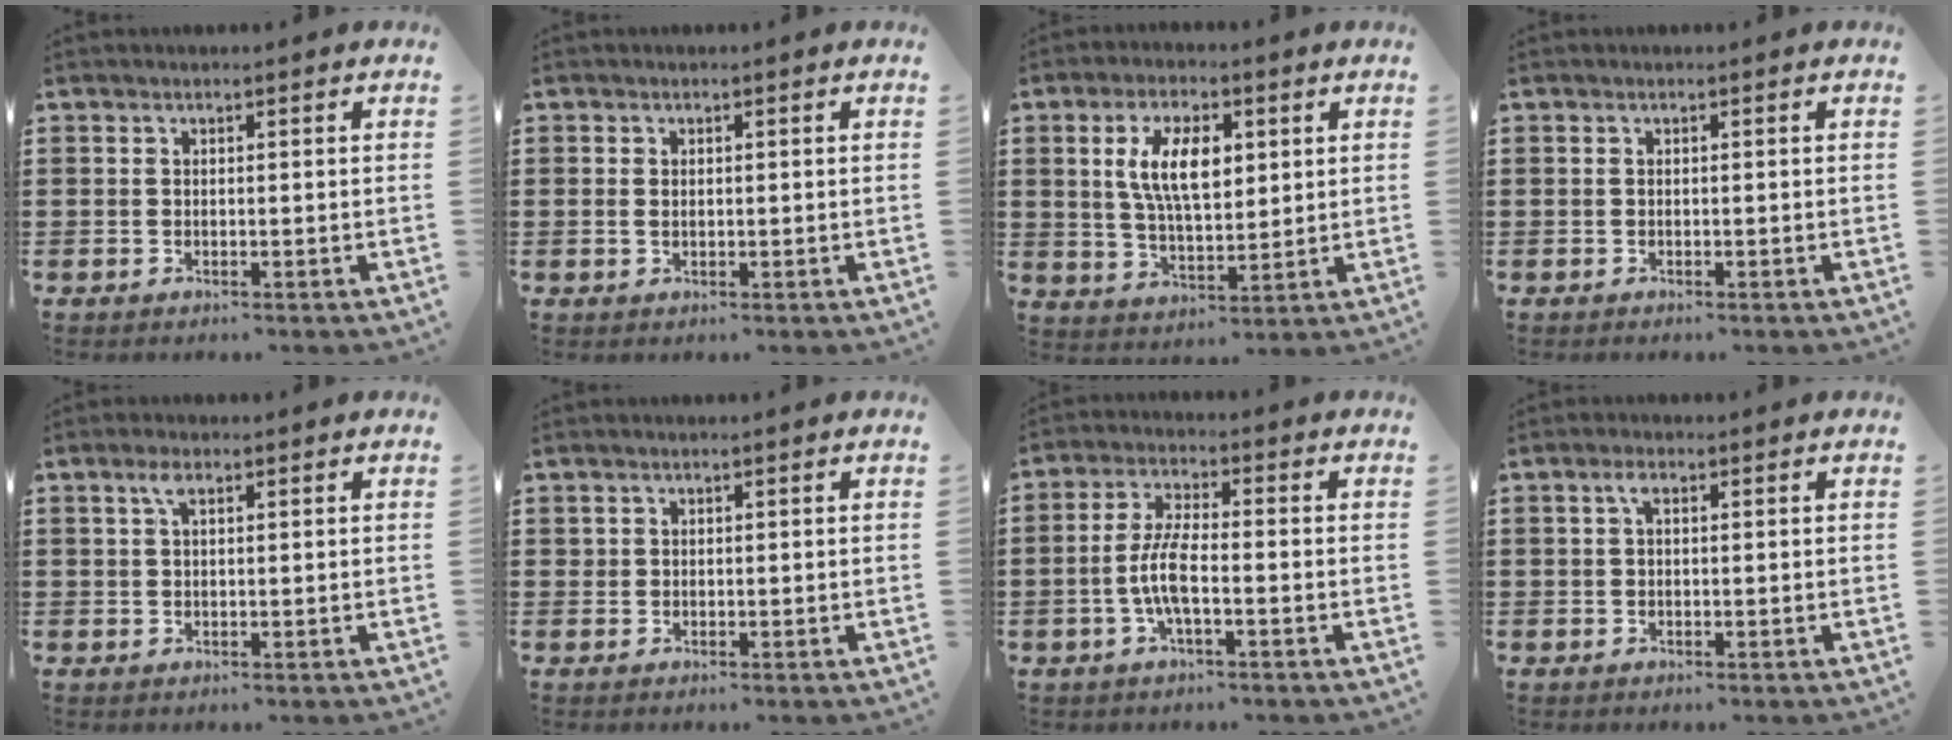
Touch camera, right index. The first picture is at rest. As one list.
[{"total": 0.9, "force": [0.1, 0.5, 0.7], "torque": [-0.015, 0.003, 0.001]}, {"total": 8.8, "force": [2.6, 4.1, 7.4], "torque": [-0.152, 0.014, 0.045]}, {"total": 0.0}, {"total": 2.3, "force": [1.1, 0.9, 1.8], "torque": [-0.042, 0.005, 0.018]}, {"total": 0.9, "force": [0.5, 0.7, 0.1], "torque": [-0.003, 0.003, 0.011]}, {"total": 6.0, "force": [-1.6, 1.7, 5.5], "torque": [-0.125, -0.005, -0.037]}, {"total": 1.8, "force": [0.5, 0.8, 1.6], "torque": [-0.034, 0.007, 0.007]}]